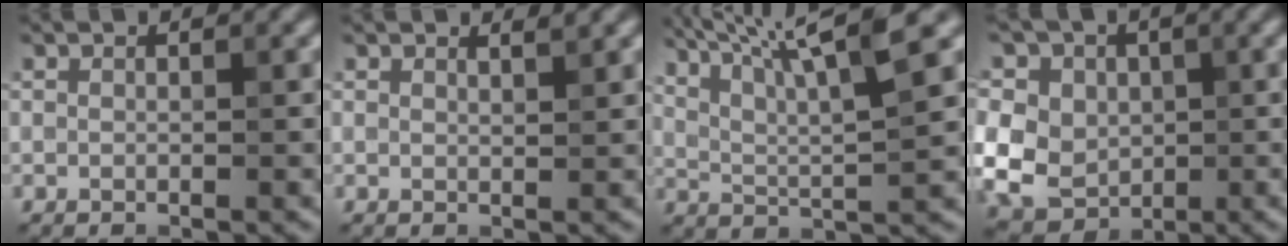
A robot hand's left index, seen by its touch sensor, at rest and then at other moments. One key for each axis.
{"total": 1.2, "fx": 1.1, "fy": 0.1, "fz": 0.4, "tx": -0.001, "ty": 0.001, "tz": 0.016}
{"total": 8.7, "fx": 5.7, "fy": 1.3, "fz": 6.5, "tx": -0.110, "ty": 0.020, "tz": 0.091}
{"total": 13.9, "fx": 2.9, "fy": 11.8, "fz": 6.8, "tx": -0.138, "ty": 0.033, "tz": 0.020}